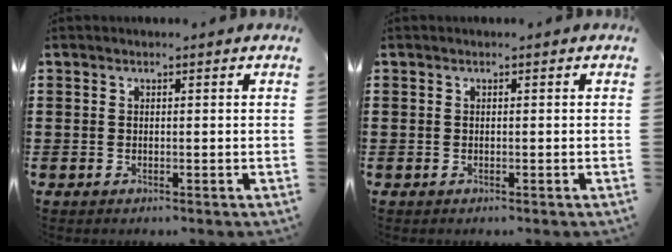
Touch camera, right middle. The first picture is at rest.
{"total": 0.0}